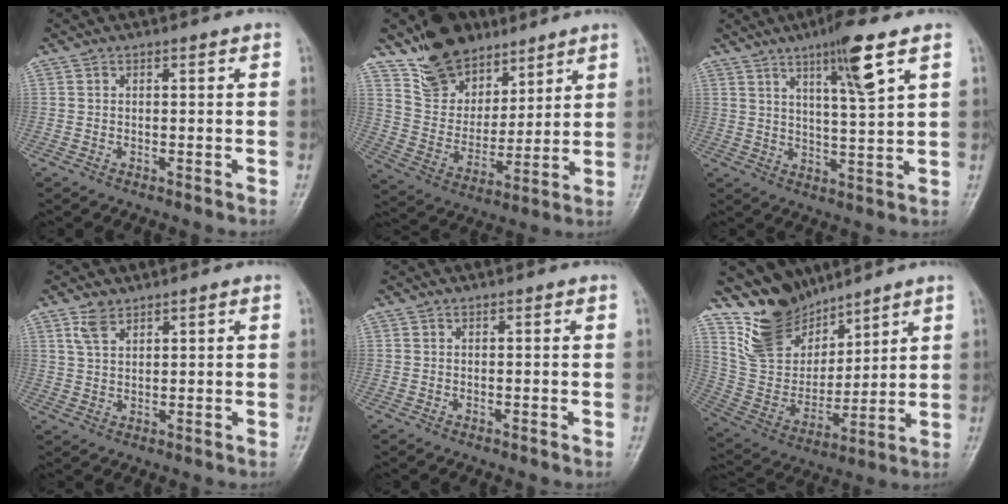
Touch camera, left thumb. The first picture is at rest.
{"total": 15.1, "force": [10.8, 9.1, 5.4], "torque": [-0.048, -0.059, 0.204]}
{"total": 9.8, "force": [5.4, 0.7, 8.1], "torque": [-0.137, -0.031, 0.091]}
{"total": 3.5, "force": [2.3, 1.8, 1.8], "torque": [-0.033, -0.007, 0.054]}
{"total": 0.0}
{"total": 14.3, "force": [11.4, 7.7, 3.7], "torque": [-0.031, -0.080, 0.234]}